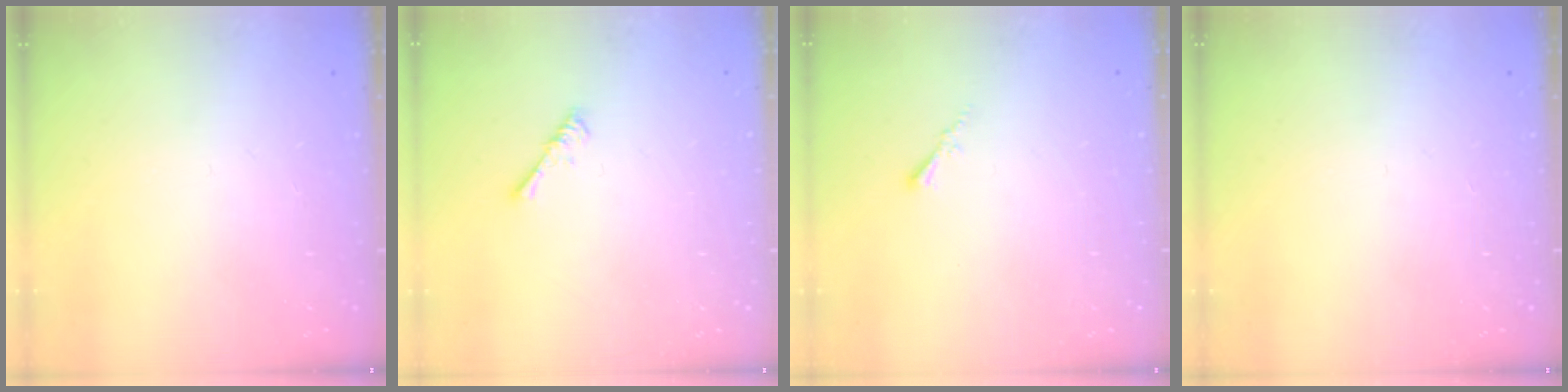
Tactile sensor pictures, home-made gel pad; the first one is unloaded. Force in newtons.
{"total": 0.8, "press": 0.8, "slide": 0.3}
{"total": 0.5, "press": 0.4, "slide": 0.3}
{"total": 0.0}